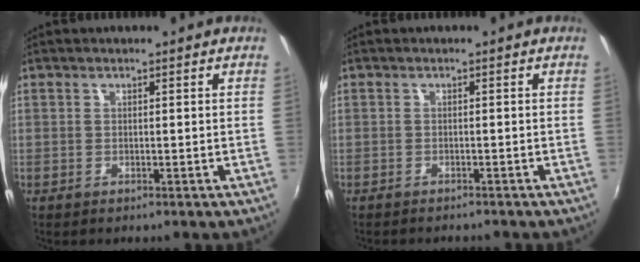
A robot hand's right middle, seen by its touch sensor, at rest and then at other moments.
{"total": 2.6, "force": [-2.4, 0.6, 0.7], "torque": [-0.022, -0.011, -0.038]}